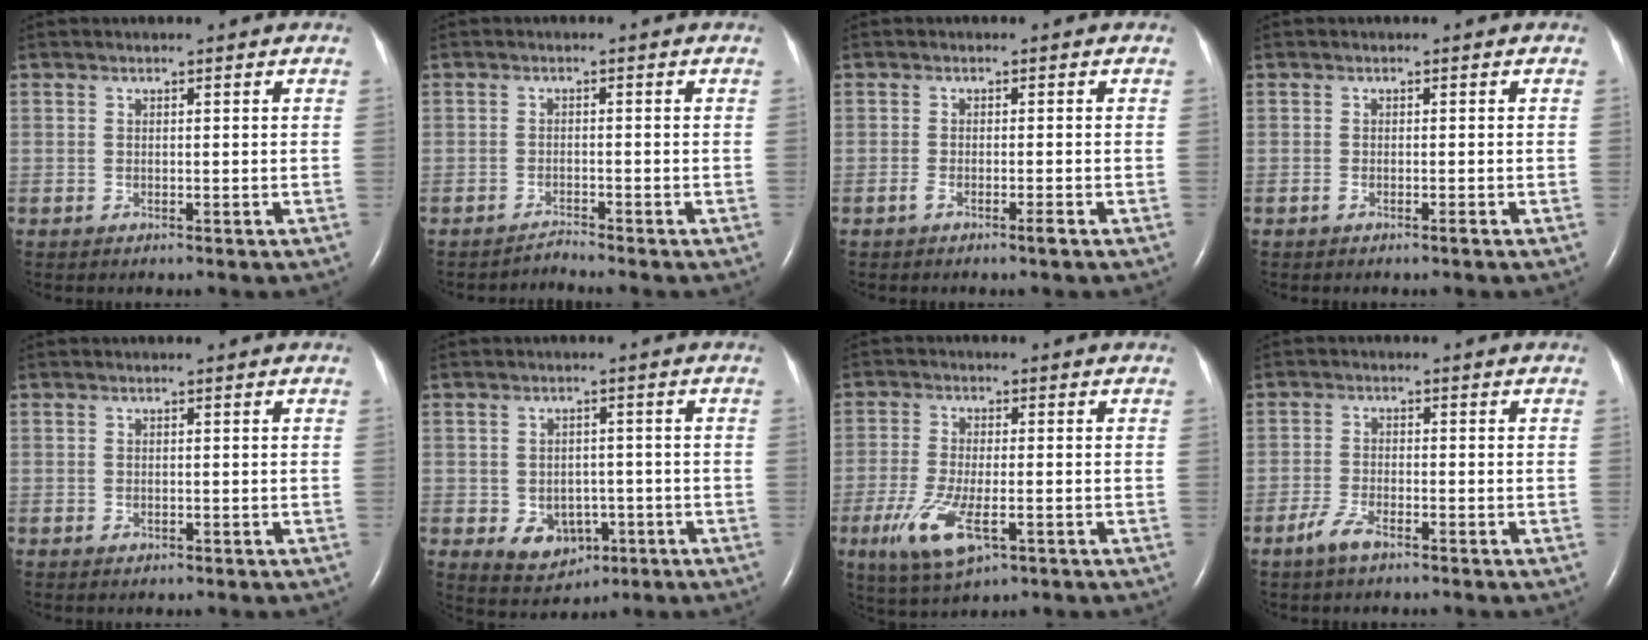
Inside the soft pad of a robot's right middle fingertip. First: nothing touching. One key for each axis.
{"total": 1.5, "fx": -1.3, "fy": -0.6, "fz": -0.4, "tx": 0.008, "ty": -0.010, "tz": -0.021}
{"total": 1.7, "fx": -1.1, "fy": -0.1, "fz": 1.3, "tx": -0.029, "ty": -0.003, "tz": -0.022}
{"total": 0.8, "fx": -0.6, "fy": 0.0, "fz": 0.5, "tx": -0.013, "ty": -0.001, "tz": -0.010}
{"total": 0.0}
{"total": 6.0, "fx": -1.9, "fy": 4.6, "fz": 3.2, "tx": -0.056, "ty": 0.007, "tz": -0.014}
{"total": 8.7, "fx": -3.5, "fy": 2.7, "fz": 7.5, "tx": -0.159, "ty": -0.023, "tz": -0.055}
{"total": 3.2, "fx": -2.4, "fy": 0.7, "fz": 2.1, "tx": -0.049, "ty": -0.002, "tz": -0.049}